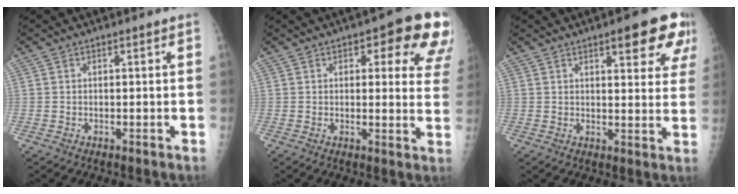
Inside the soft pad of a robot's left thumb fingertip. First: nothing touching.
{"total": 13.2, "force": [6.8, 5.4, 9.9], "torque": [-0.064, -0.027, 0.065]}
{"total": 11.2, "force": [6.2, 3.5, 8.7], "torque": [-0.072, -0.024, 0.073]}